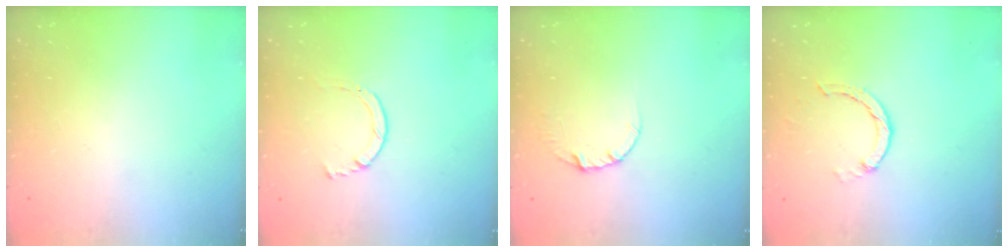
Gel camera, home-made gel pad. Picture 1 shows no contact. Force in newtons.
{"total": 2.0, "press": 1.9, "slide": 0.3}
{"total": 4.1, "press": 4.1, "slide": 0.4}
{"total": 2.0, "press": 2.0, "slide": 0.2}